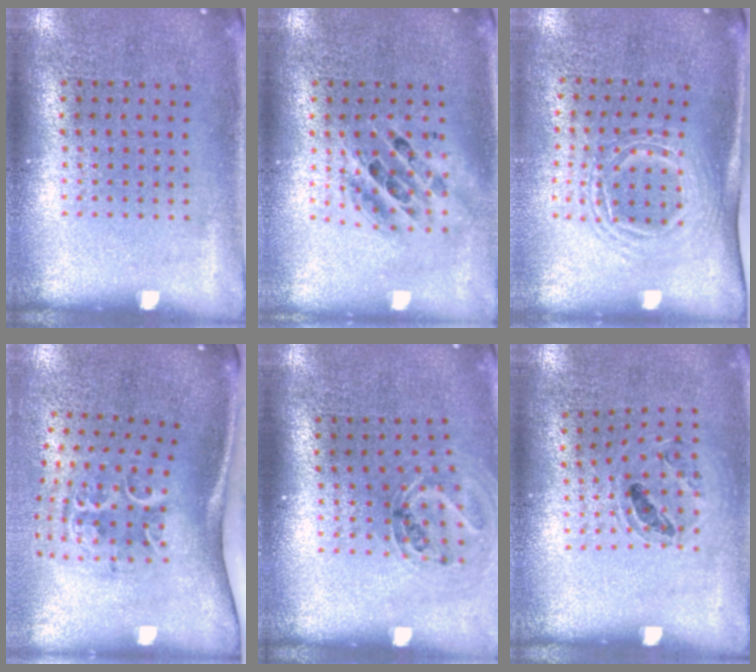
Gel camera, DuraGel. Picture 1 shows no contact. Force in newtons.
{"total": 1.5, "press": 1.3, "slide": 0.8}
{"total": 1.7, "press": 1.2, "slide": 1.1}
{"total": 2.3, "press": 1.3, "slide": 1.9}
{"total": 1.1, "press": 1.1, "slide": 0.3}
{"total": 0.9, "press": 0.9, "slide": 0.2}